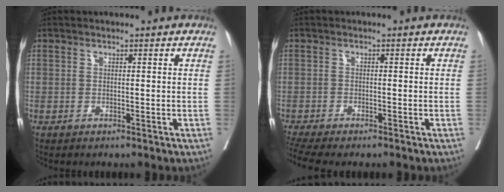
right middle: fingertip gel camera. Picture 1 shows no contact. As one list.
[{"total": 7.3, "force": [-6.1, 1.0, 3.9], "torque": [-0.067, -0.002, -0.100]}]